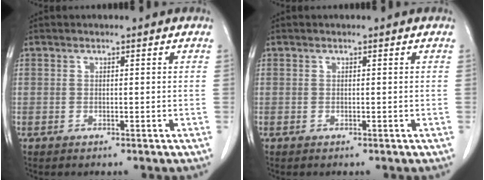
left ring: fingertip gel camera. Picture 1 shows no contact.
{"total": 0.0}